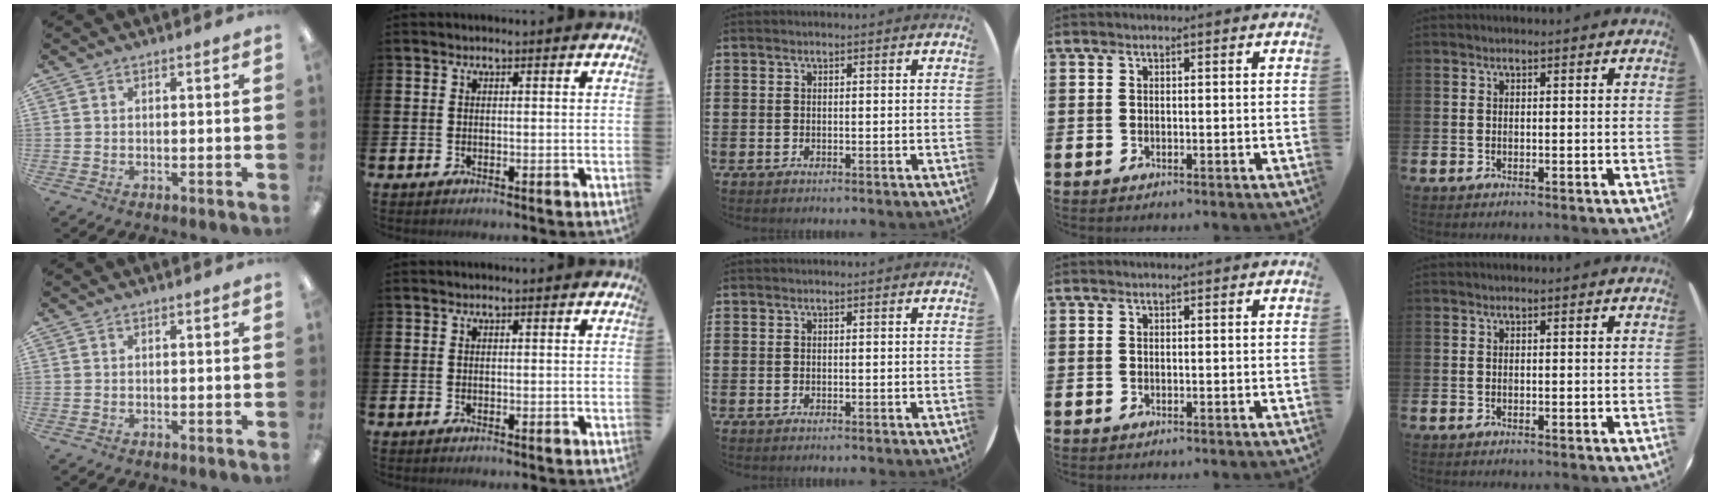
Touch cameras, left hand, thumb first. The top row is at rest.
{}